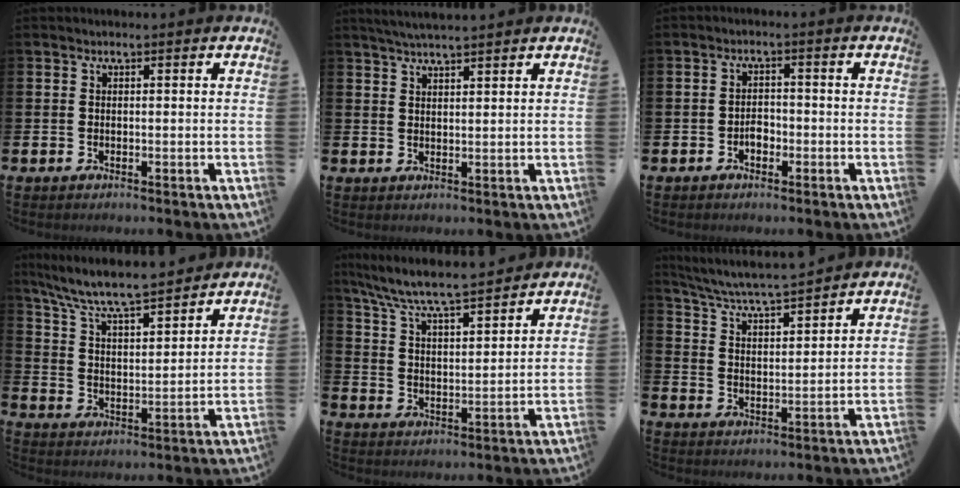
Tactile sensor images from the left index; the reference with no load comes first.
{"total": 2.9, "force": [2.7, 0.1, 1.0], "torque": [-0.021, -0.007, 0.049]}
{"total": 2.0, "force": [-0.9, 1.4, 1.1], "torque": [-0.022, 0.004, -0.018]}
{"total": 8.2, "force": [7.8, 0.5, 2.6], "torque": [-0.086, -0.055, 0.135]}
{"total": 7.9, "force": [7.4, 0.5, 2.6], "torque": [-0.083, -0.052, 0.129]}
{"total": 5.6, "force": [5.5, -0.1, 1.4], "torque": [-0.051, -0.044, 0.092]}